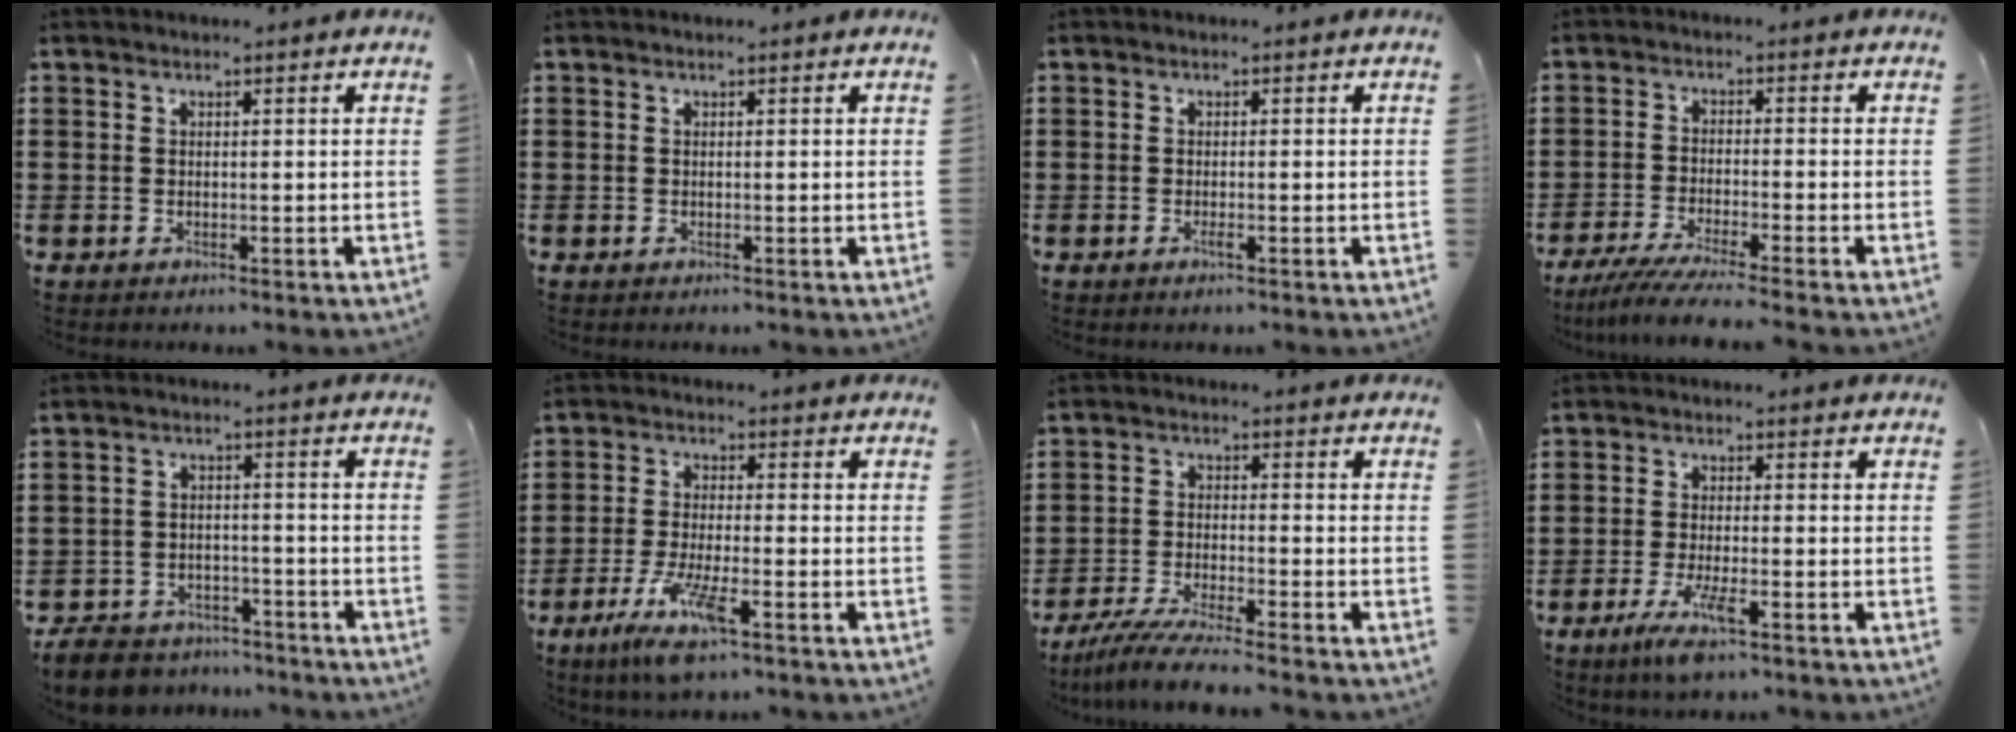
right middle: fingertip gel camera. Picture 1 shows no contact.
{"total": 0.0}
{"total": 1.0, "force": [-0.4, 0.1, 0.9], "torque": [-0.014, -0.003, -0.007]}
{"total": 4.7, "force": [-4.2, -0.4, 2.1], "torque": [-0.057, -0.023, -0.083]}
{"total": 5.8, "force": [-5.6, 1.4, 0.8], "torque": [-0.028, 0.009, -0.113]}
{"total": 7.7, "force": [-4.6, 1.1, 6.0], "torque": [-0.133, -0.018, -0.088]}
{"total": 5.7, "force": [-5.2, -0.3, 2.3], "torque": [-0.058, -0.021, -0.100]}
{"total": 5.3, "force": [-2.8, 0.7, 4.5], "torque": [-0.098, -0.015, -0.052]}